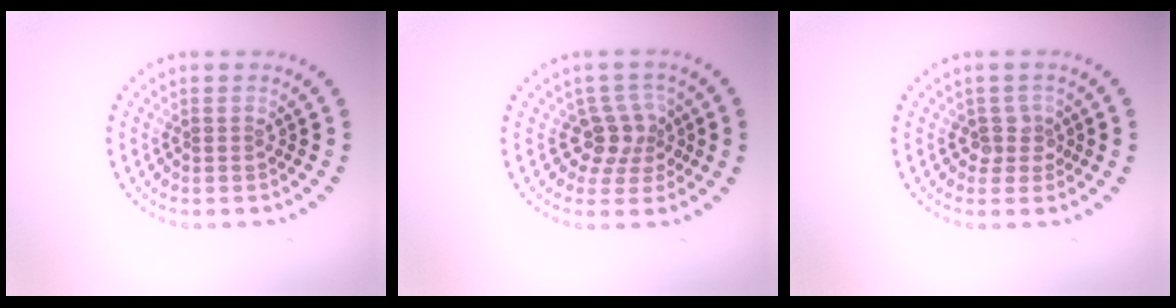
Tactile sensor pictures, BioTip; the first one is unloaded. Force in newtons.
{"total": 2.7, "press": 2.1, "slide": 1.7}
{"total": 1.8, "press": 1.4, "slide": 1.1}